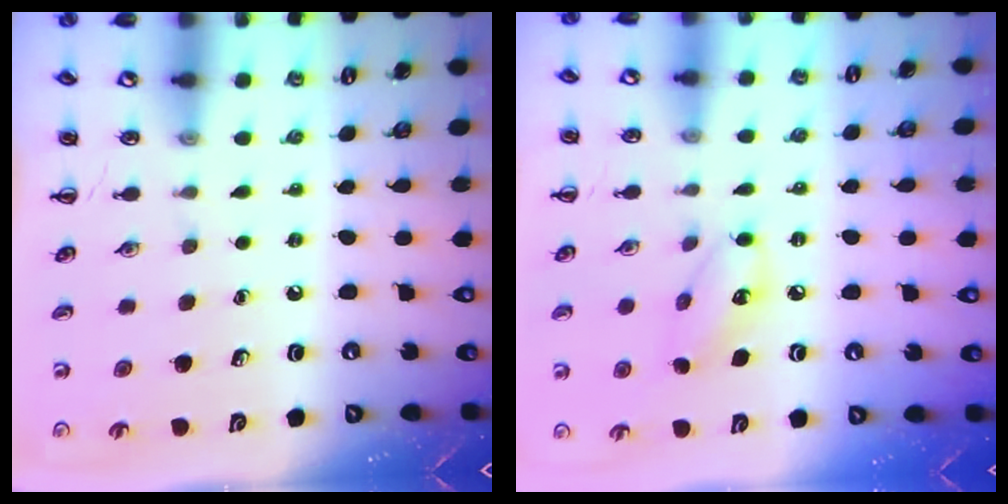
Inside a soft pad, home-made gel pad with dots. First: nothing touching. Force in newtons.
{"total": 7.4, "press": 7.4, "slide": 0.6}